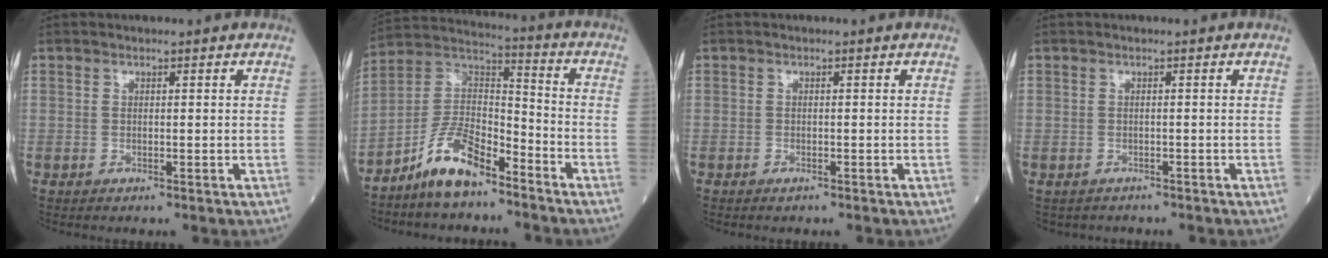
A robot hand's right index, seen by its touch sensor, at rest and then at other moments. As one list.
[{"total": 10.3, "force": [-7.6, 3.5, 6.1], "torque": [-0.128, 0.019, -0.148]}, {"total": 0.6, "force": [-0.5, 0.2, 0.2], "torque": [-0.007, 0.000, -0.008]}, {"total": 2.3, "force": [-1.8, 1.4, -0.3], "torque": [-0.008, 0.003, -0.031]}]